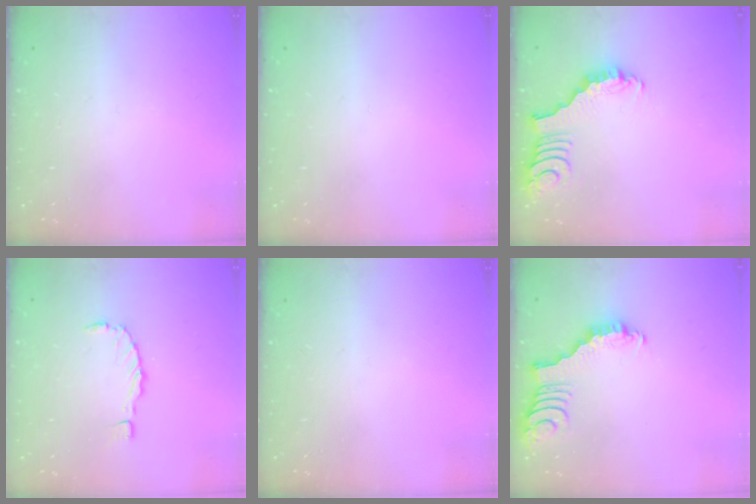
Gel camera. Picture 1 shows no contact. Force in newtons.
{"total": 0.0}
{"total": 2.9, "press": 2.8, "slide": 0.4}
{"total": 0.0}
{"total": 0.0}
{"total": 2.9, "press": 2.9, "slide": 0.4}